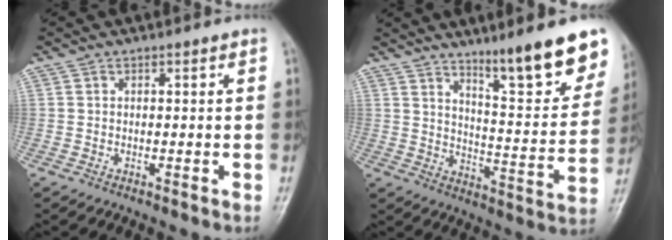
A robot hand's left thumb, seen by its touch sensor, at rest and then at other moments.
{"total": 16.4, "force": [11.4, 2.8, 11.3], "torque": [-0.125, -0.078, 0.176]}